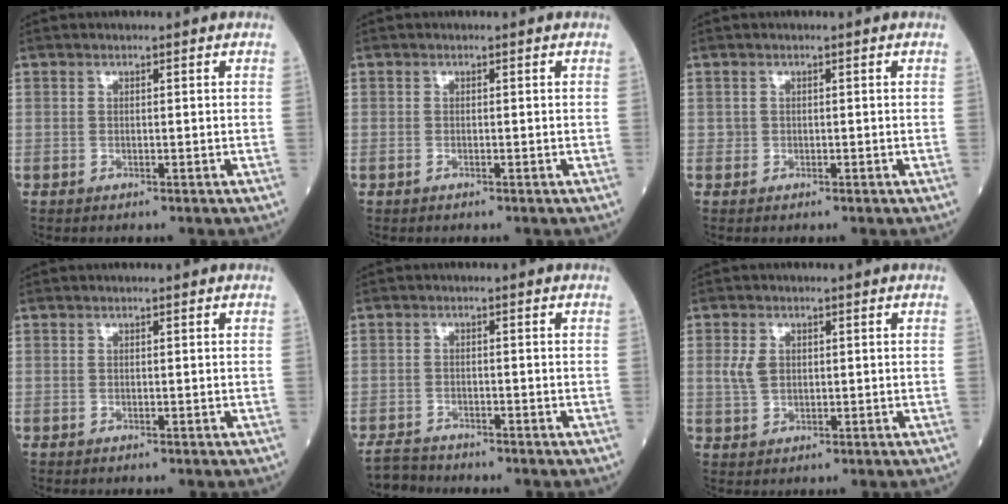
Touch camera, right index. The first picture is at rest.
{"total": 0.0}
{"total": 0.5, "force": [-0.1, 0.5, 0.0], "torque": [0.003, 0.005, -0.002]}
{"total": 0.0}
{"total": 3.2, "force": [-3.1, 0.6, -0.3], "torque": [0.002, -0.012, -0.057]}
{"total": 3.1, "force": [0.6, 2.2, 2.1], "torque": [-0.052, 0.006, 0.015]}